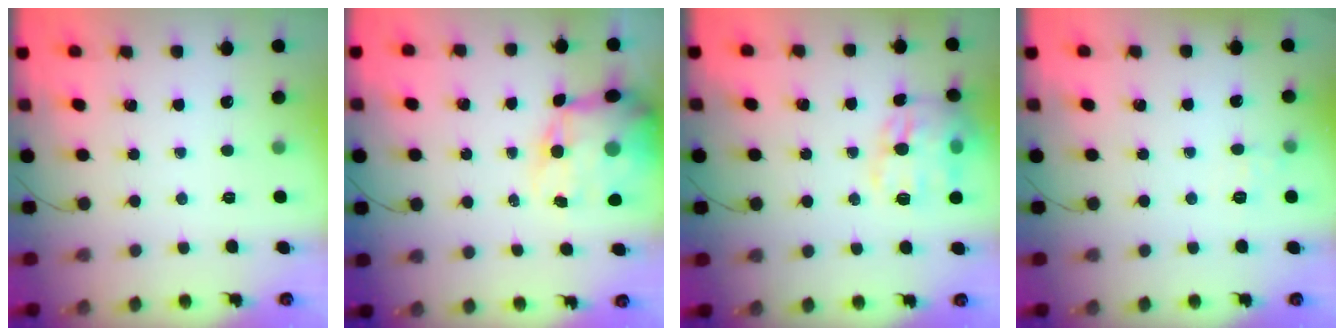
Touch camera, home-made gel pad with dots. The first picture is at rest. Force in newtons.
{"total": 13.1, "press": 12.6, "slide": 3.7}
{"total": 15.1, "press": 15.0, "slide": 1.6}
{"total": 6.1, "press": 5.9, "slide": 1.5}